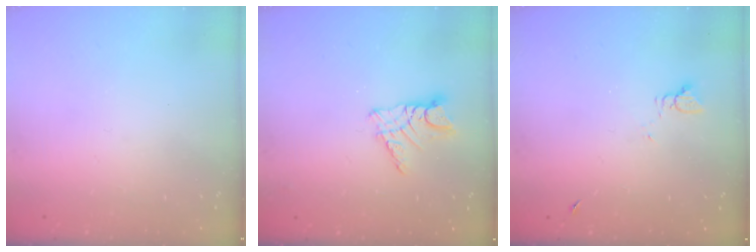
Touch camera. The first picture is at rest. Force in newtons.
{"total": 7.7, "press": 7.7, "slide": 0.6}
{"total": 2.3, "press": 2.3, "slide": 0.3}